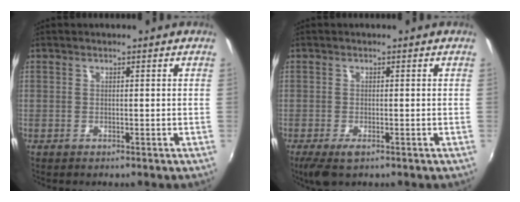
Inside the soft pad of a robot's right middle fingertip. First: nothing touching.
{"total": 4.1, "force": [-2.5, 1.3, 3.0], "torque": [-0.064, -0.018, -0.041]}